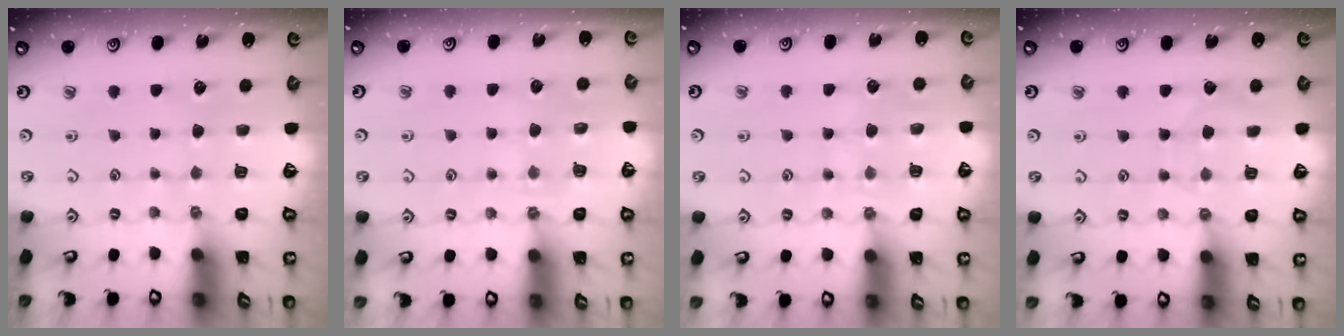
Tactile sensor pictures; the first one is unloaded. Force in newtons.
{"total": 4.7, "press": 4.6, "slide": 0.5}
{"total": 6.5, "press": 6.5, "slide": 0.7}
{"total": 3.1, "press": 3.1, "slide": 0.4}